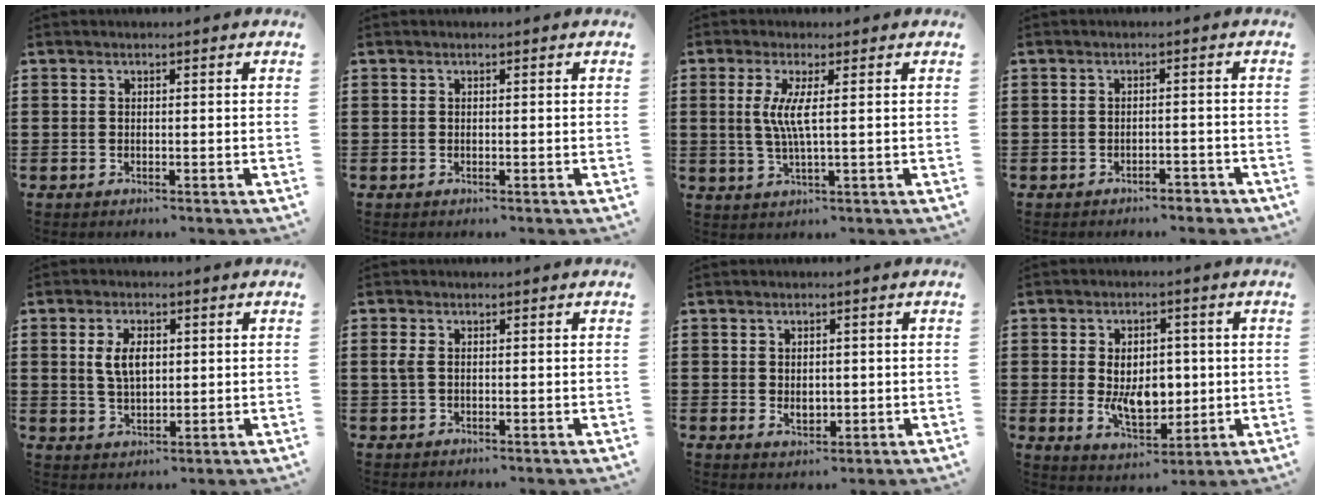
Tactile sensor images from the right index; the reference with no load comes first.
{"total": 0.0}
{"total": 4.8, "force": [0.6, 0.2, 4.8], "torque": [-0.107, -0.013, 0.004]}
{"total": 1.9, "force": [-1.8, 0.4, 0.4], "torque": [-0.015, 0.001, -0.038]}
{"total": 4.9, "force": [0.9, 2.6, 4.1], "torque": [-0.078, 0.007, 0.013]}
{"total": 2.0, "force": [0.2, 1.1, 1.7], "torque": [-0.051, -0.001, -0.002]}
{"total": 2.3, "force": [0.1, 1.6, 1.6], "torque": [-0.025, 0.003, 0.001]}
{"total": 8.2, "force": [-0.2, 5.2, 6.4], "torque": [-0.107, 0.002, -0.008]}